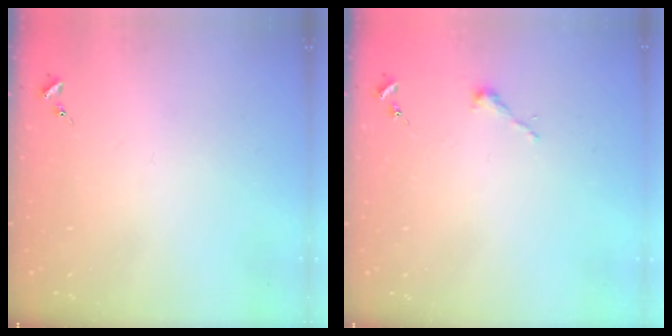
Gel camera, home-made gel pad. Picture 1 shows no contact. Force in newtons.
{"total": 2.5, "press": 2.5, "slide": 0.2}